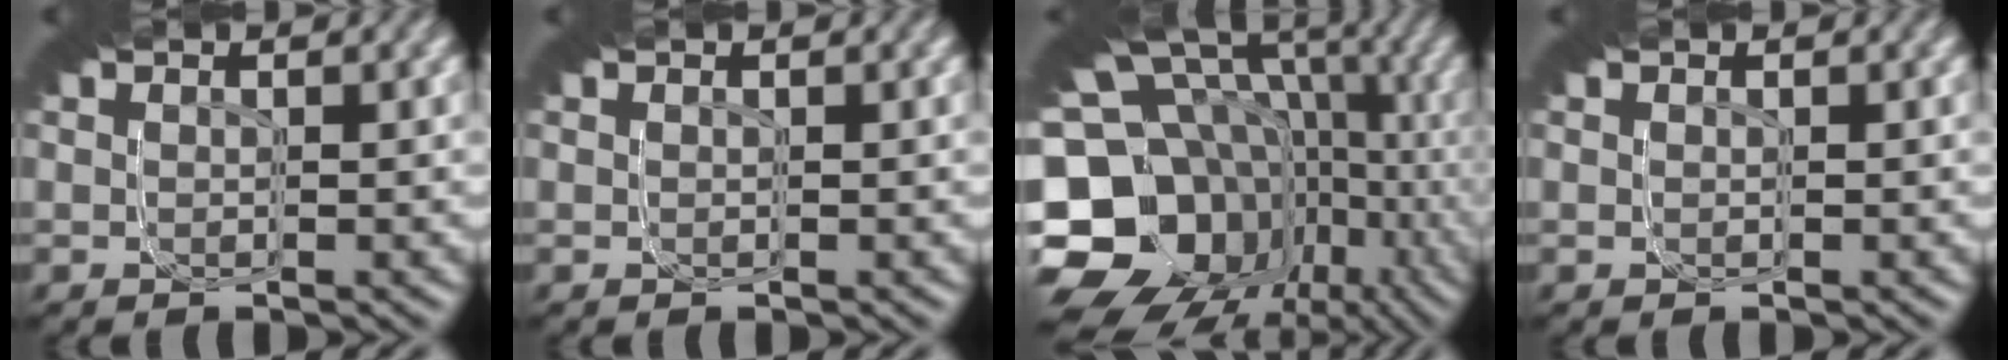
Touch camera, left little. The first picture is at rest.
{"total": 0.0}
{"total": 21.3, "force": [-7.0, 13.1, 15.3], "torque": [-0.200, -0.061, -0.093]}
{"total": 0.0}